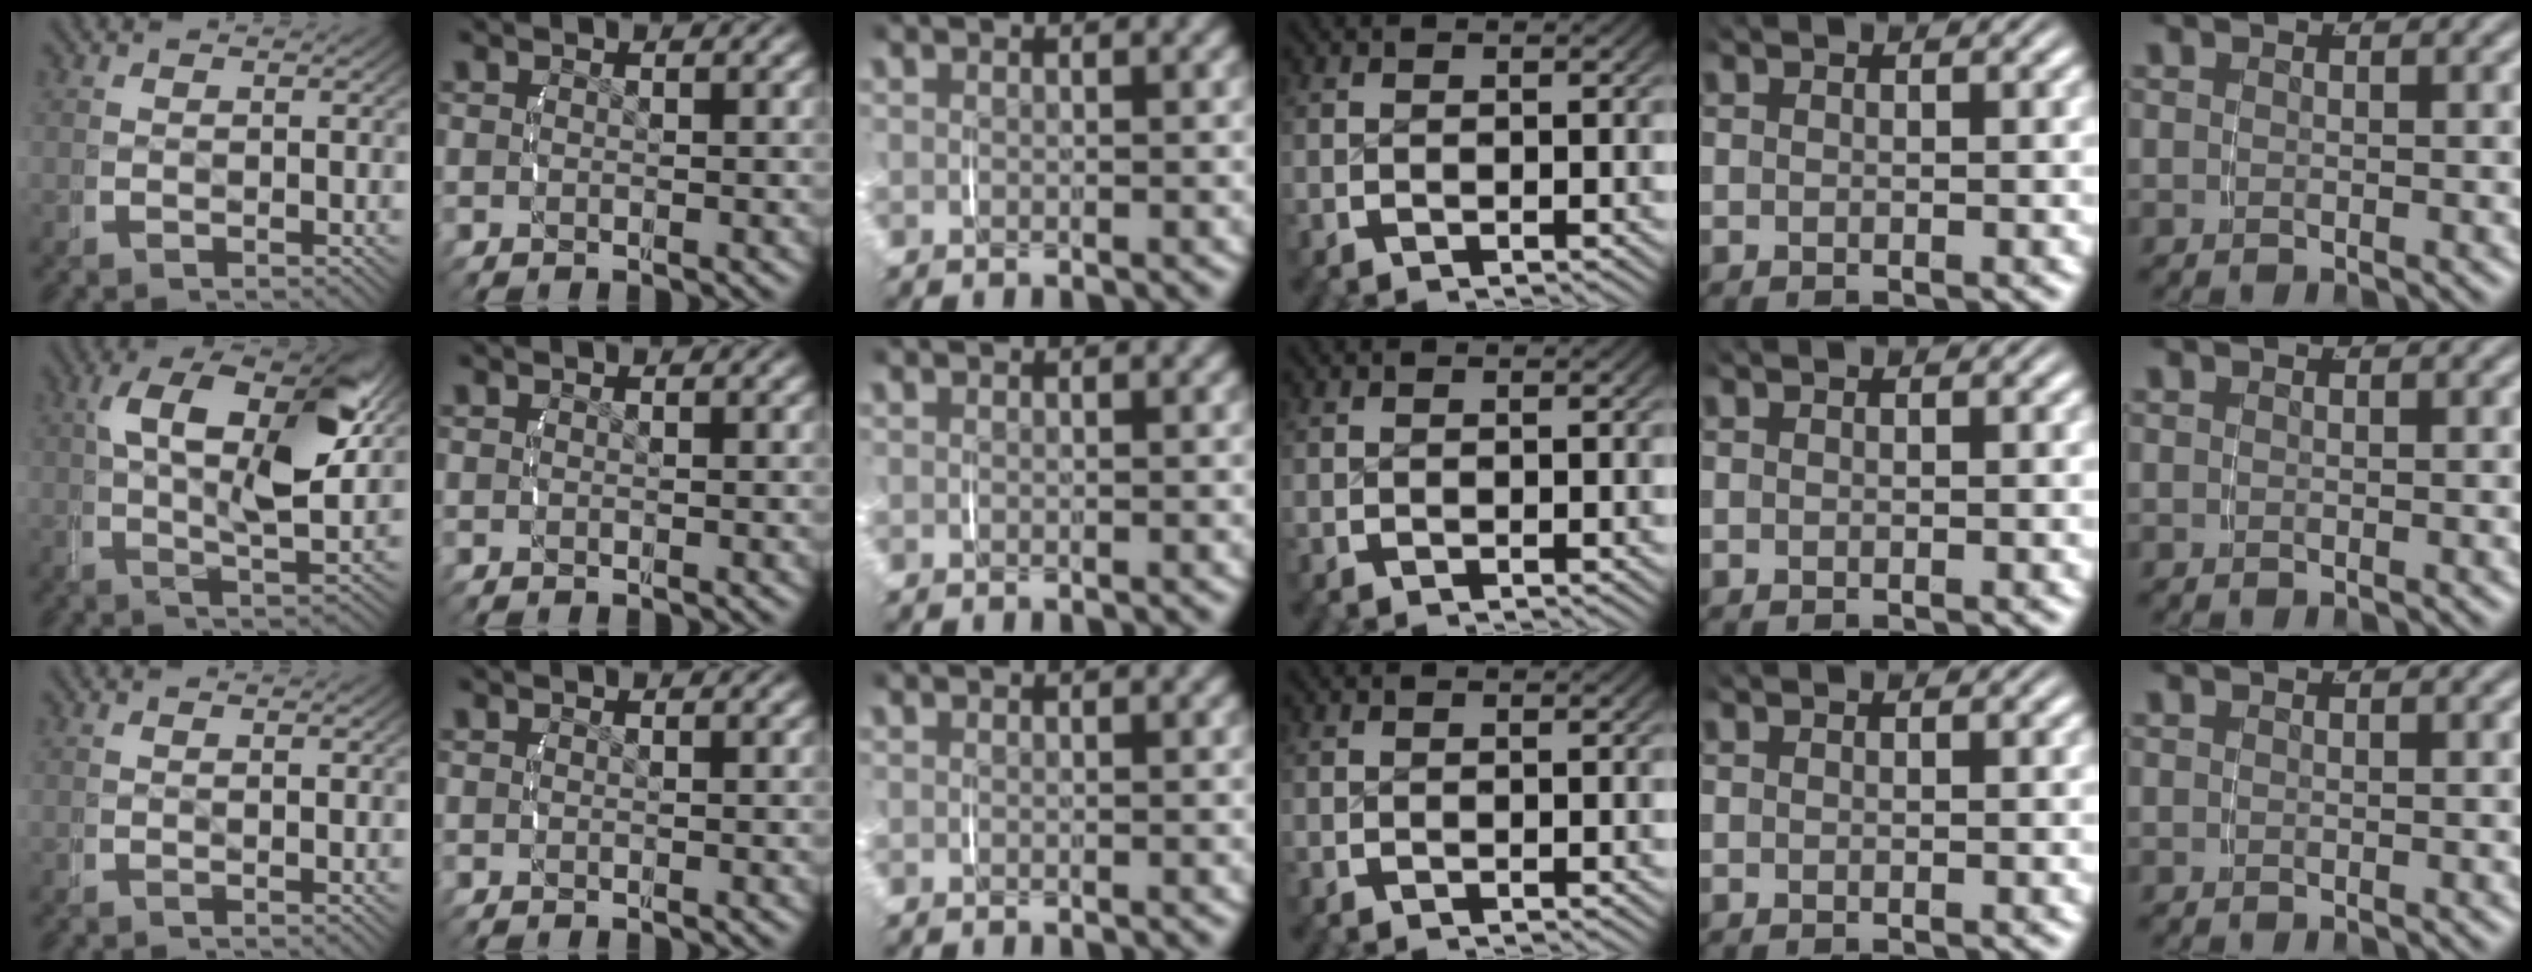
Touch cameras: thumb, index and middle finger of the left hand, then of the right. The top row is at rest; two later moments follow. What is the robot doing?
{"motion": "lift_and_place", "object": "jar lid"}